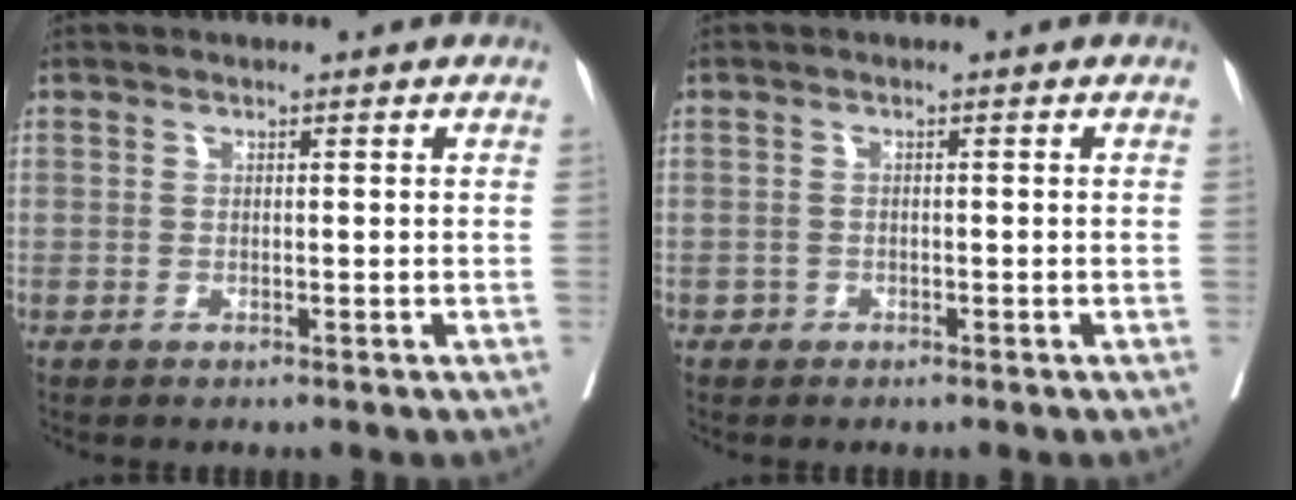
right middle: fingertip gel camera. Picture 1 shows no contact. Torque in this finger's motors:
{"motor_torque": [-0.11, -0.12, -0.11, -0.02]}